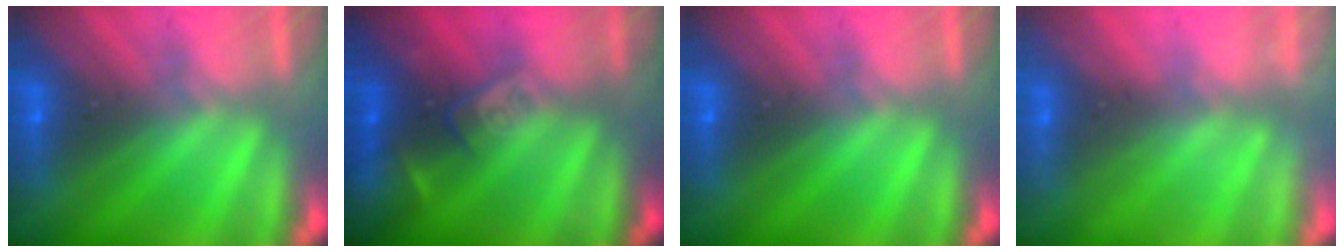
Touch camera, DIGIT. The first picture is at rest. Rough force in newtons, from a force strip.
{"total": 2.4}
{"total": 0.0}
{"total": 2.2}